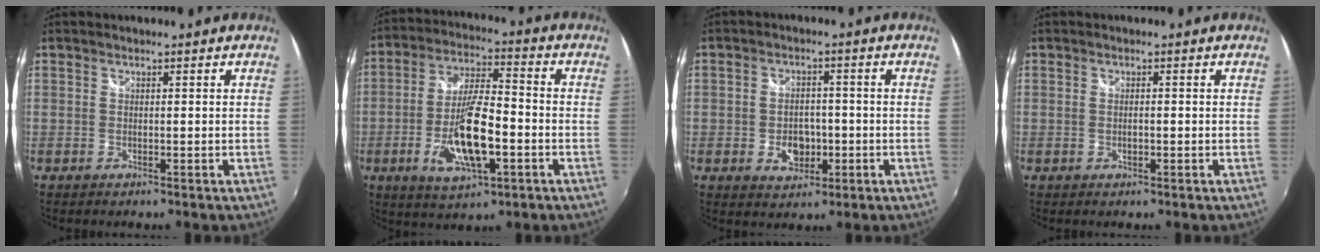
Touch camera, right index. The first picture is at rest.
{"total": 13.7, "force": [-4.3, 4.6, 12.2], "torque": [-0.243, -0.007, -0.076]}
{"total": 5.9, "force": [-1.7, 4.4, 3.5], "torque": [-0.069, 0.001, -0.024]}
{"total": 0.9, "force": [-0.2, 0.5, 0.7], "torque": [-0.013, 0.000, -0.005]}